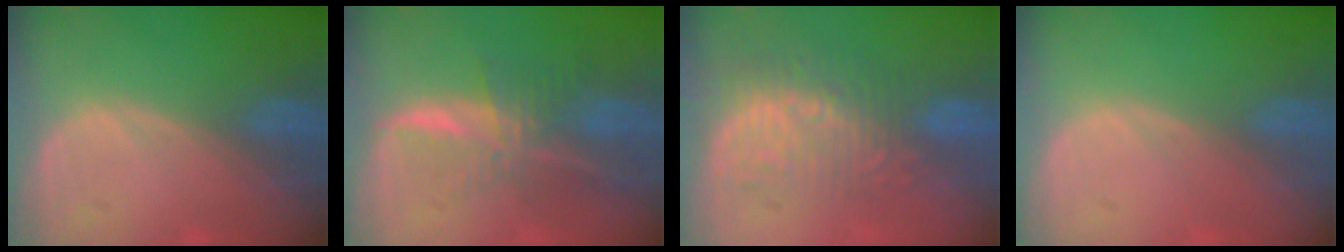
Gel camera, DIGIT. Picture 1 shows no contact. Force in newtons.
{"total": 7.7, "press": 6.5, "slide": 4.1}
{"total": 9.8, "press": 8.7, "slide": 4.5}
{"total": 0.0}